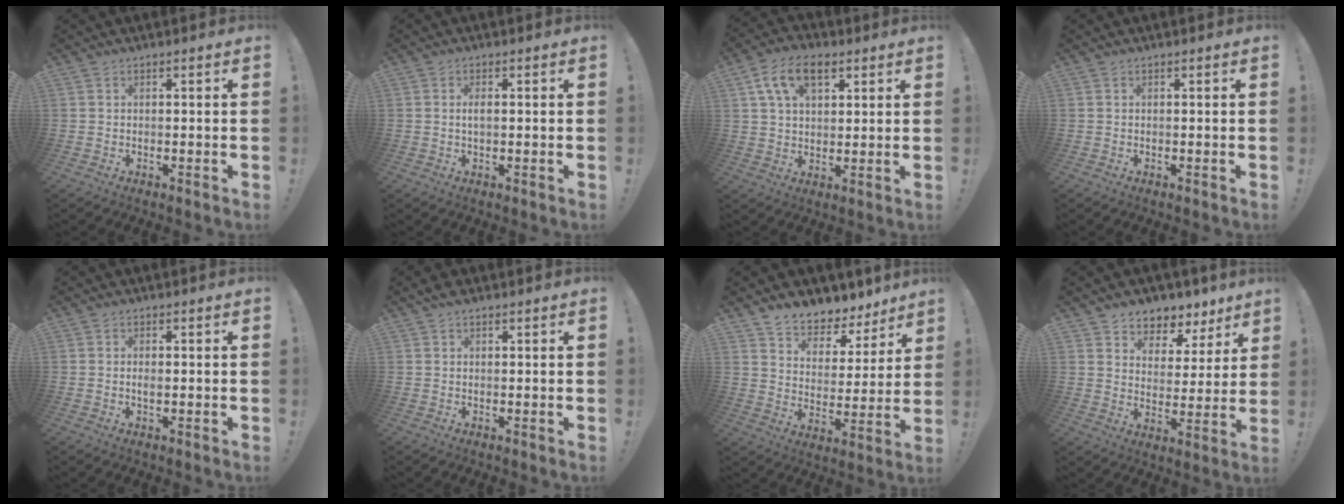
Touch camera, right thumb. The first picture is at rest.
{"total": 1.7, "force": [0.1, 0.5, 1.6], "torque": [-0.023, 0.000, 0.000]}
{"total": 11.7, "force": [5.5, 7.2, 7.5], "torque": [-0.125, 0.002, 0.103]}
{"total": 0.0}
{"total": 1.2, "force": [-0.1, 0.4, 1.1], "torque": [-0.013, -0.001, -0.004]}
{"total": 1.6, "force": [1.2, 0.5, 1.0], "torque": [-0.019, 0.002, 0.022]}
{"total": 7.3, "force": [6.4, 3.3, 1.3], "torque": [-0.027, -0.062, 0.121]}
{"total": 6.3, "force": [4.6, 4.2, 1.1], "torque": [-0.016, -0.044, 0.090]}